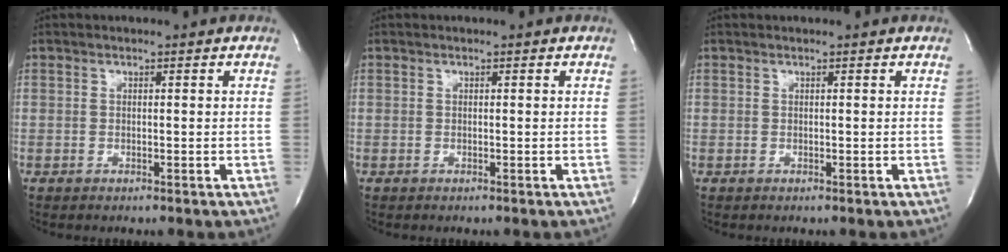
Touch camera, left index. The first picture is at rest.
{"total": 0.0}
{"total": 0.0}